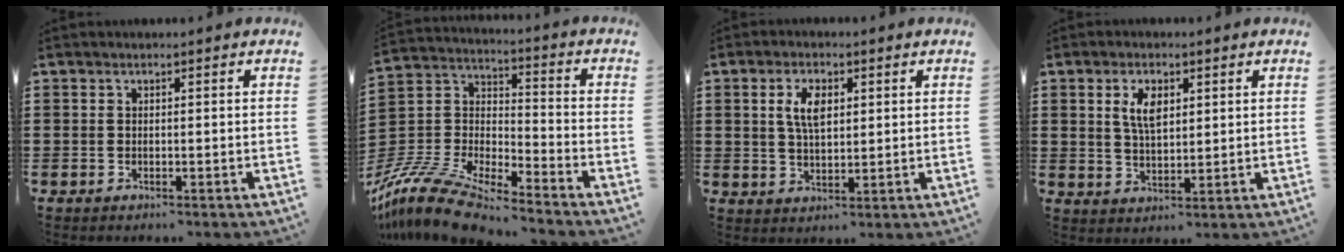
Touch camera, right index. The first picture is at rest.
{"total": 11.4, "force": [-10.5, 1.6, 4.3], "torque": [-0.110, 0.012, -0.216]}
{"total": 5.0, "force": [1.7, 2.2, 4.1], "torque": [-0.079, 0.009, 0.027]}
{"total": 4.8, "force": [2.1, 2.1, 3.8], "torque": [-0.081, 0.010, 0.036]}